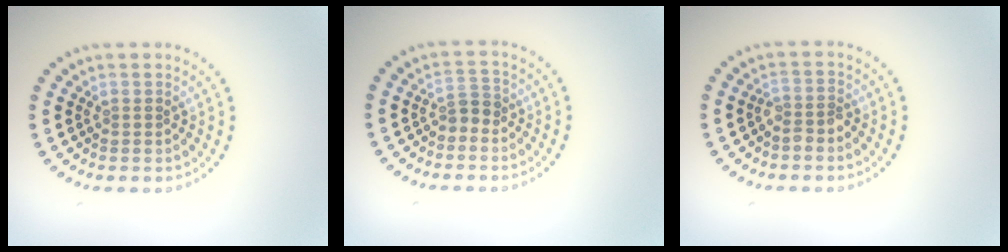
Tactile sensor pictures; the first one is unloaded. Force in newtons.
{"total": 1.3, "press": 1.1, "slide": 0.7}
{"total": 1.6, "press": 1.3, "slide": 0.9}